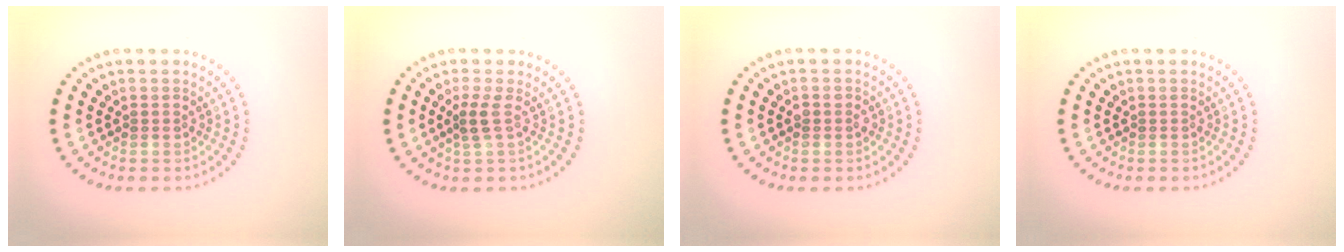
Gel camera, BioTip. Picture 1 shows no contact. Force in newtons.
{"total": 1.6, "press": 1.1, "slide": 1.2}
{"total": 1.1, "press": 1.1, "slide": 0.2}
{"total": 0.0}